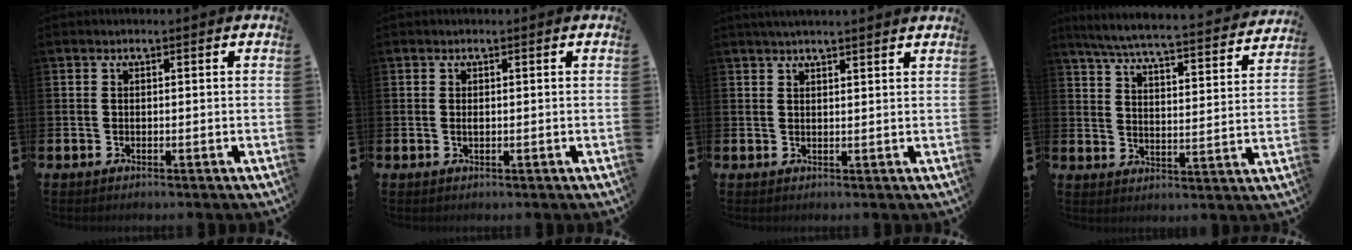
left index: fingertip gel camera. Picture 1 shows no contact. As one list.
[{"total": 0.5, "force": [0.0, 0.2, 0.4], "torque": [-0.007, 0.000, 0.000]}, {"total": 2.3, "force": [2.3, -0.2, 0.5], "torque": [-0.009, -0.007, 0.041]}, {"total": 6.0, "force": [5.5, 0.4, 2.3], "torque": [-0.068, -0.045, 0.089]}]